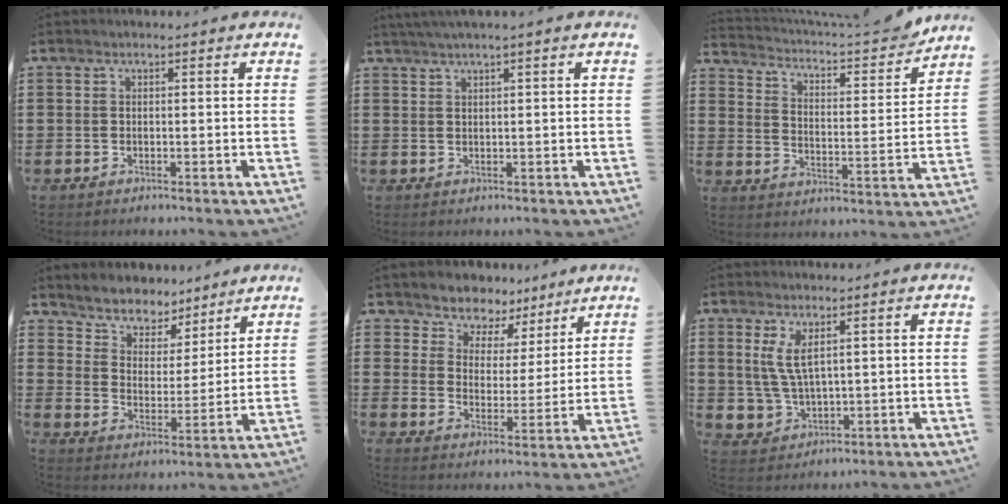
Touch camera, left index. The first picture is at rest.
{"total": 1.4, "force": [0.9, -0.3, 1.0], "torque": [-0.018, -0.001, 0.017]}
{"total": 3.9, "force": [3.6, 0.6, 1.5], "torque": [-0.052, -0.026, 0.053]}
{"total": 5.5, "force": [5.3, 1.6, -0.2], "torque": [-0.031, -0.037, 0.093]}
{"total": 5.6, "force": [5.0, 2.5, -0.5], "torque": [-0.027, -0.029, 0.090]}
{"total": 4.9, "force": [1.9, 2.5, 3.8], "torque": [-0.089, 0.003, 0.032]}